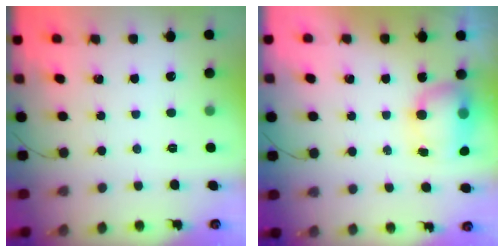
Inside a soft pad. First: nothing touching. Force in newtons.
{"total": 11.1, "press": 8.8, "slide": 6.8}